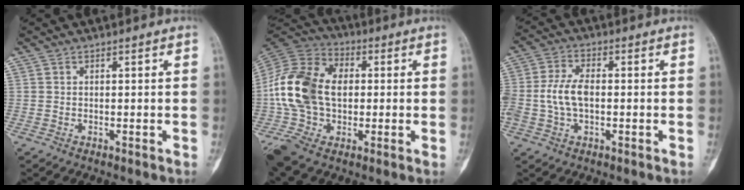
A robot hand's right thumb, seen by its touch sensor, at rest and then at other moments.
{"total": 20.6, "force": [0.5, 13.5, 15.5], "torque": [-0.322, 0.017, 0.009]}
{"total": 7.5, "force": [-0.5, 4.3, 6.1], "torque": [-0.134, 0.014, -0.012]}